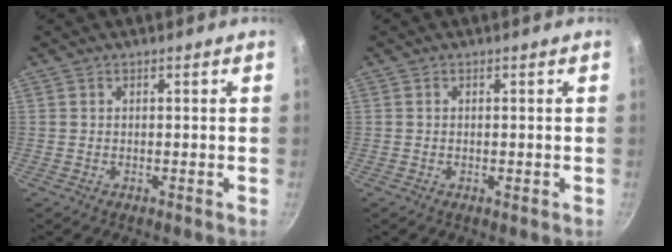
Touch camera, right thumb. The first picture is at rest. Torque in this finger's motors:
{"motor_torque": [-0.12, 0.02, -0.40, 0.32, 0.00]}